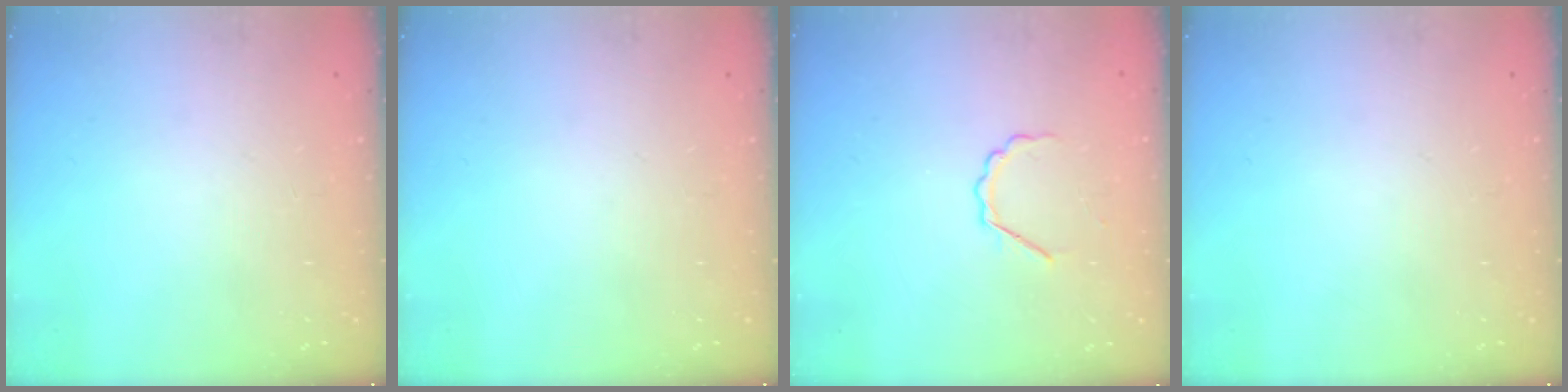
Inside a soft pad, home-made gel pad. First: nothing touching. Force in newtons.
{"total": 0.0}
{"total": 3.3, "press": 3.3, "slide": 0.5}
{"total": 0.0}